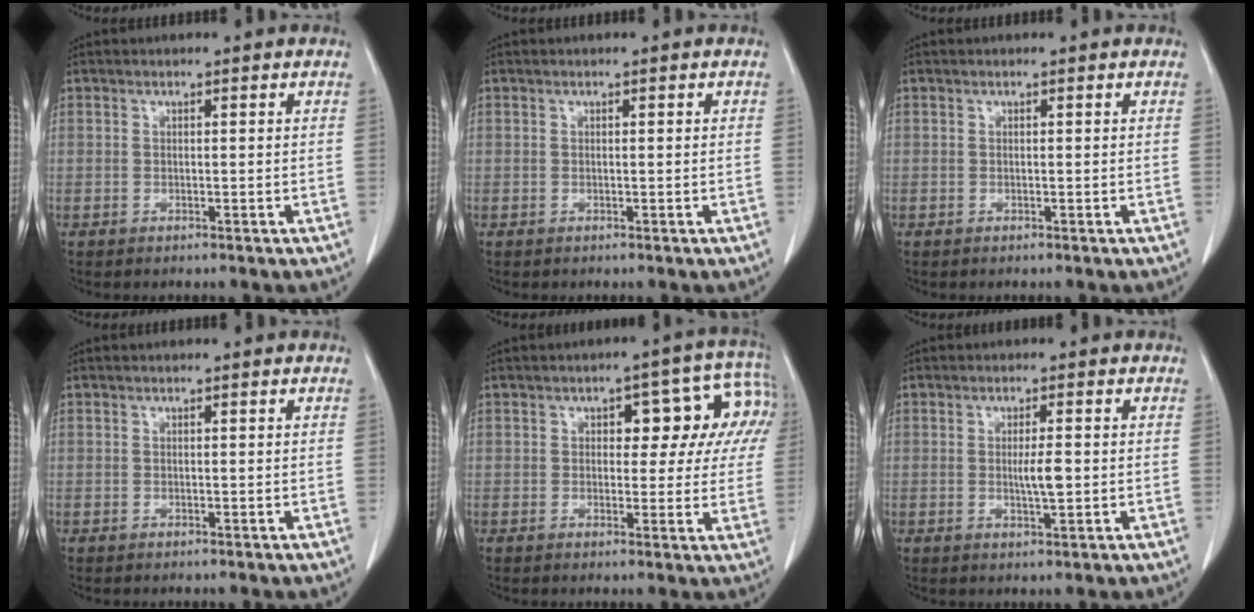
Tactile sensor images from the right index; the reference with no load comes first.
{"total": 0.0}
{"total": 0.0}
{"total": 0.0}
{"total": 9.7, "force": [2.5, 5.0, 7.9], "torque": [-0.073, 0.041, 0.028]}
{"total": 3.2, "force": [-0.1, 0.4, 3.1], "torque": [-0.056, -0.003, -0.001]}